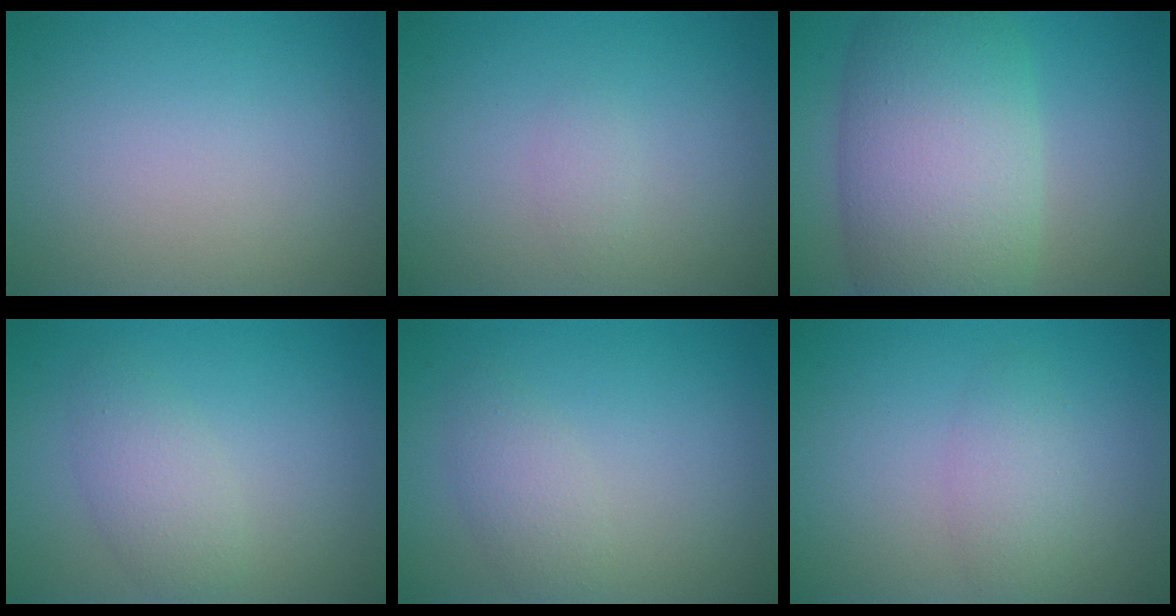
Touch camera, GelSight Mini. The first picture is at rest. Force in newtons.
{"total": 0.8, "press": 0.8, "slide": 0.1}
{"total": 11.3, "press": 11.3, "slide": 0.6}
{"total": 2.6, "press": 2.6, "slide": 0.1}
{"total": 2.2, "press": 2.2, "slide": 0.1}
{"total": 2.3, "press": 2.3, "slide": 0.0}